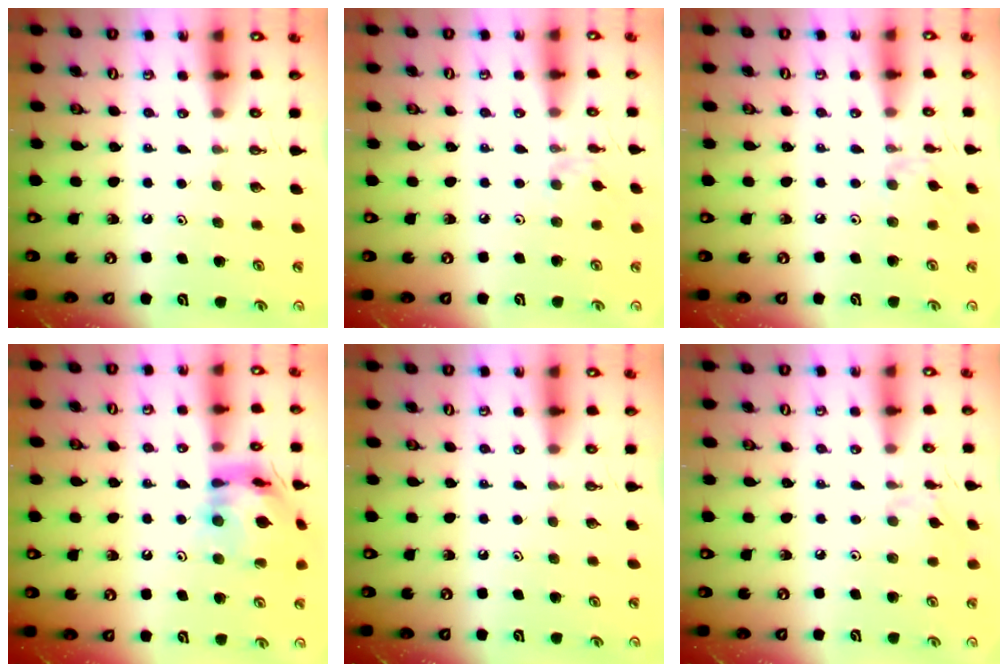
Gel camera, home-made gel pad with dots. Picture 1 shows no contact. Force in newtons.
{"total": 1.3, "press": 1.2, "slide": 0.4}
{"total": 1.3, "press": 1.2, "slide": 0.4}
{"total": 15.8, "press": 15.7, "slide": 1.7}
{"total": 0.0}
{"total": 3.5, "press": 3.4, "slide": 0.6}